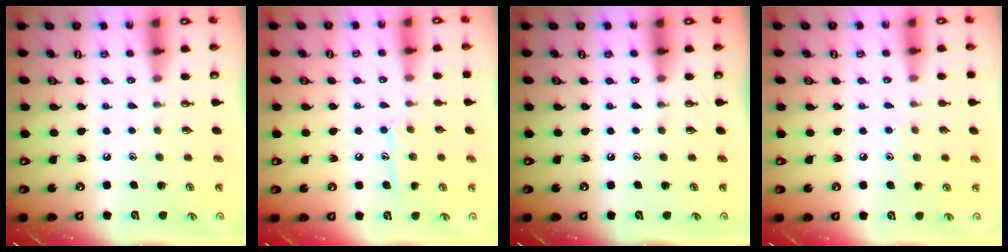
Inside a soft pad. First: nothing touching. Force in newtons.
{"total": 9.0, "press": 9.0, "slide": 0.6}
{"total": 0.0}
{"total": 5.0, "press": 5.0, "slide": 0.6}